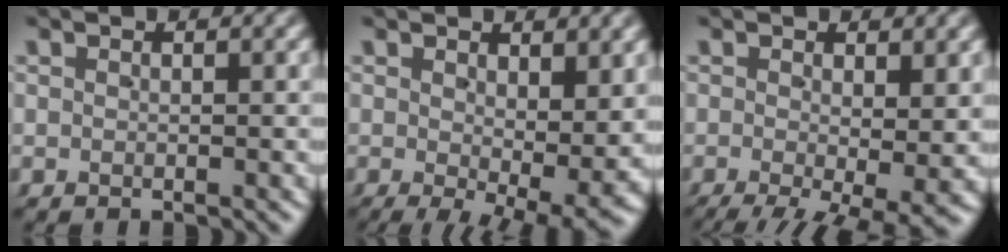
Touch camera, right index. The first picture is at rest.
{"total": 5.3, "force": [-1.5, 2.1, 4.7], "torque": [-0.064, -0.034, -0.006]}
{"total": 7.8, "force": [-4.9, 2.9, 5.3], "torque": [-0.076, -0.044, -0.051]}